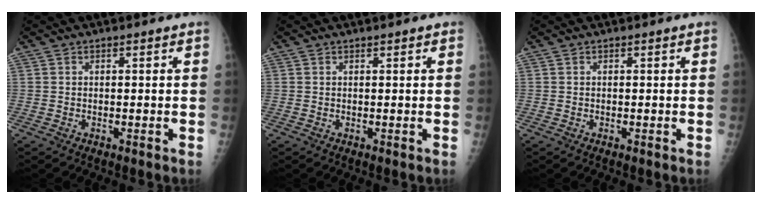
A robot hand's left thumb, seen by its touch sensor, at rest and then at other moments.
{"total": 0.7, "force": [0.5, 0.2, 0.4], "torque": [-0.004, 0.000, 0.005]}
{"total": 0.0}